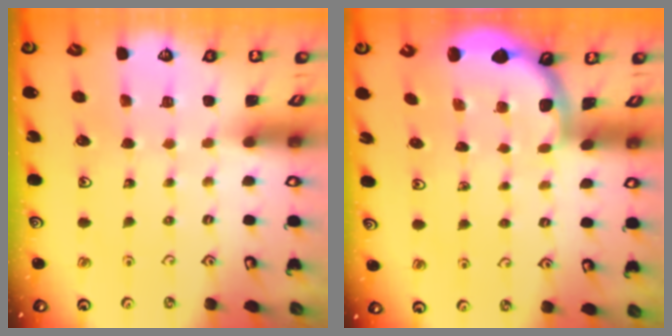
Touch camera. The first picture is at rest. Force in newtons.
{"total": 1.9, "press": 1.9, "slide": 0.0}